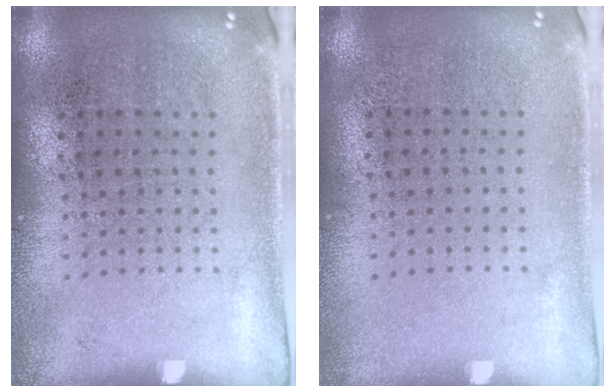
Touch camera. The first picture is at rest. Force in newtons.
{"total": 0.0}